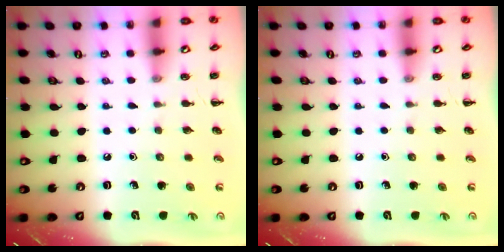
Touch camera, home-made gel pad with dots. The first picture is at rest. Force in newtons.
{"total": 0.0}